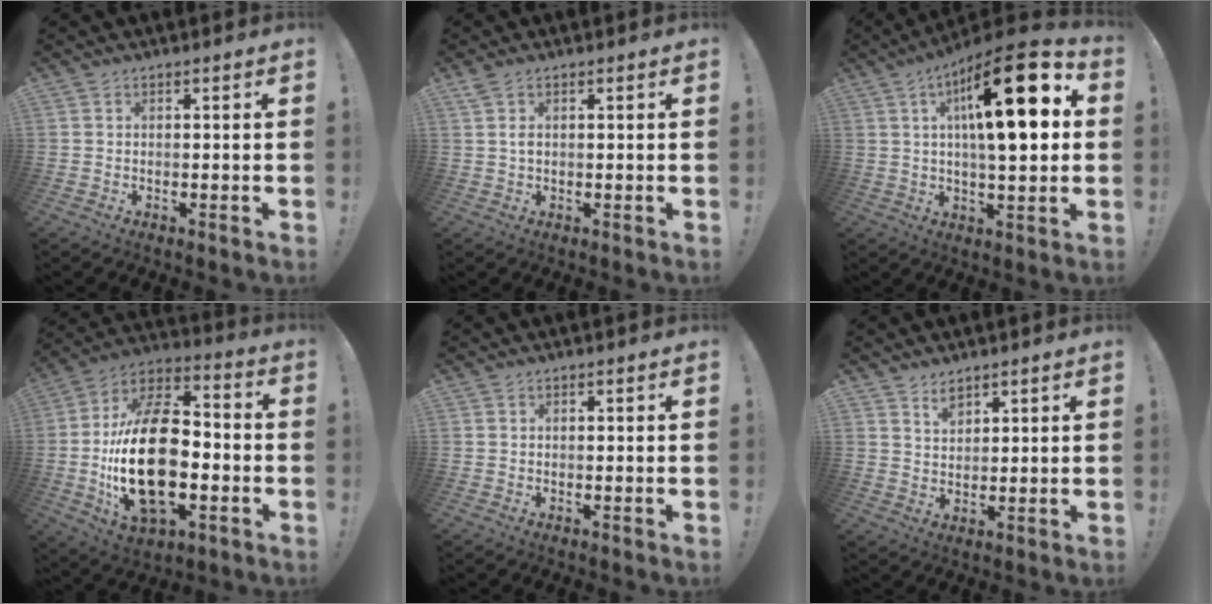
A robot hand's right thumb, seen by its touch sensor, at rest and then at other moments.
{"total": 2.1, "force": [0.7, 1.1, 1.6], "torque": [-0.031, 0.003, 0.010]}
{"total": 21.9, "force": [5.6, 6.5, 20.1], "torque": [-0.315, -0.019, 0.078]}
{"total": 27.4, "force": [-4.2, 15.5, 22.2], "torque": [-0.427, 0.023, -0.063]}
{"total": 0.0}
{"total": 4.2, "force": [3.4, 2.3, 1.2], "torque": [-0.013, -0.018, 0.061]}